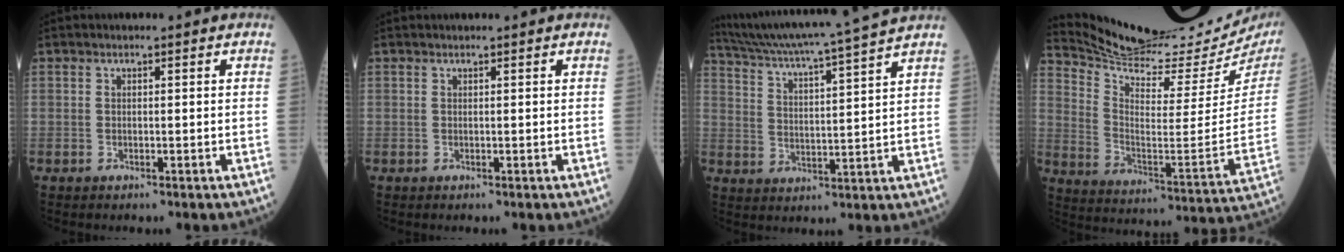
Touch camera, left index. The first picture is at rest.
{"total": 0.9, "force": [0.9, -0.1, 0.3], "torque": [-0.004, 0.011, 0.016]}
{"total": 16.5, "force": [14.8, -2.4, 7.0], "torque": [-0.129, -0.020, 0.220]}
{"total": 26.1, "force": [24.3, 1.7, 9.2], "torque": [-0.164, -0.107, 0.341]}